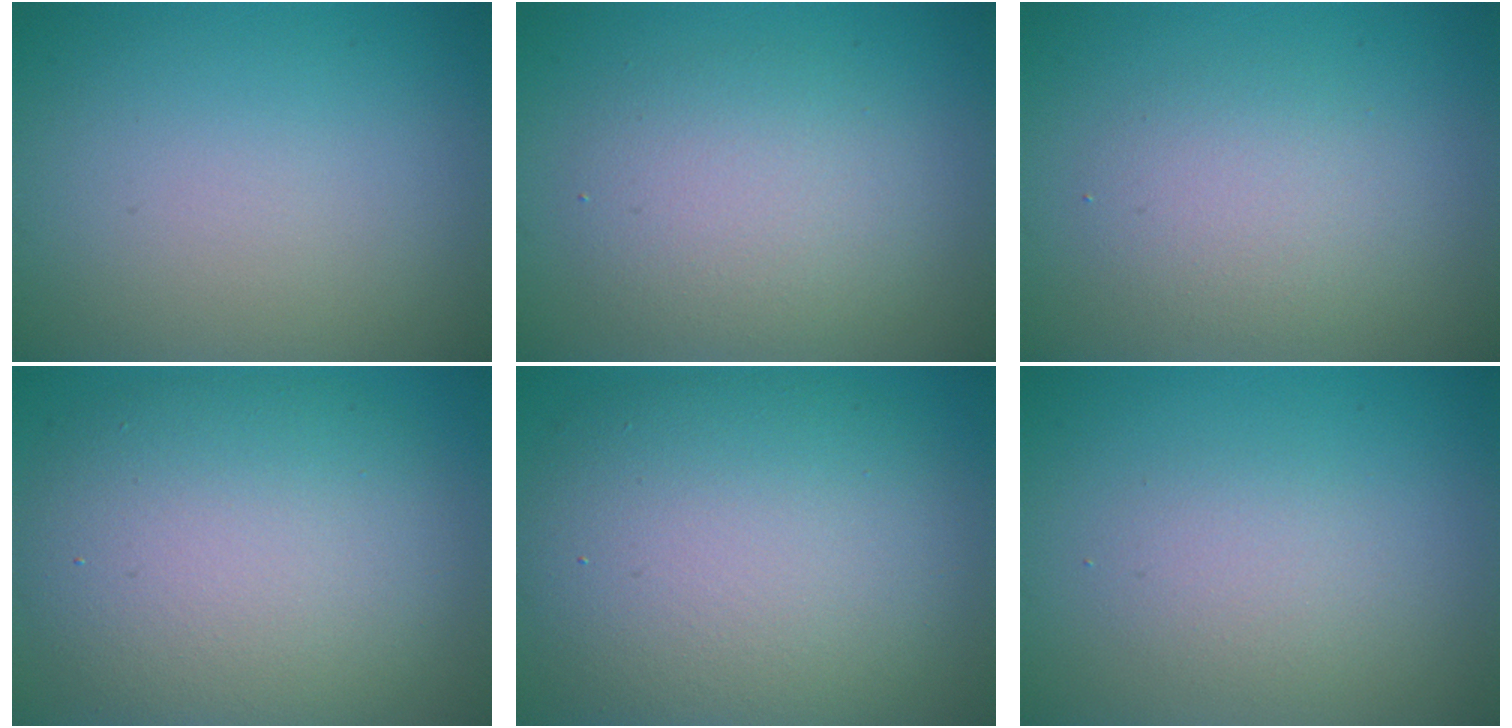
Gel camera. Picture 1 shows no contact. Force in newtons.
{"total": 4.0, "press": 4.0, "slide": 0.3}
{"total": 2.9, "press": 2.9, "slide": 0.2}
{"total": 9.9, "press": 9.9, "slide": 1.0}
{"total": 10.8, "press": 10.8, "slide": 1.0}
{"total": 1.8, "press": 1.8, "slide": 0.0}